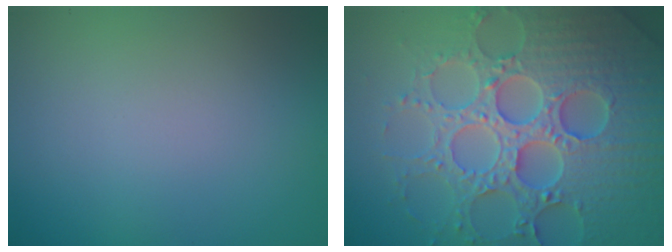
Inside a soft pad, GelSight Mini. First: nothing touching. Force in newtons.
{"total": 8.1, "press": 7.9, "slide": 1.8}